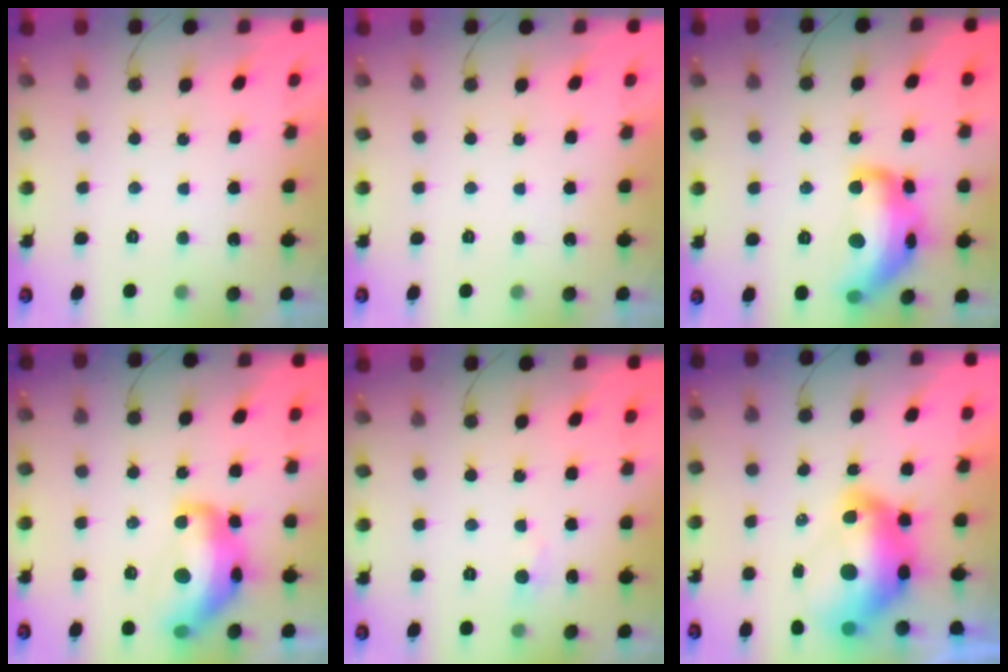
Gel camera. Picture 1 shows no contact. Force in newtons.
{"total": 0.0}
{"total": 18.8, "press": 18.8, "slide": 0.9}
{"total": 16.2, "press": 16.2, "slide": 1.0}
{"total": 4.6, "press": 4.6, "slide": 0.7}
{"total": 18.0, "press": 18.0, "slide": 1.5}